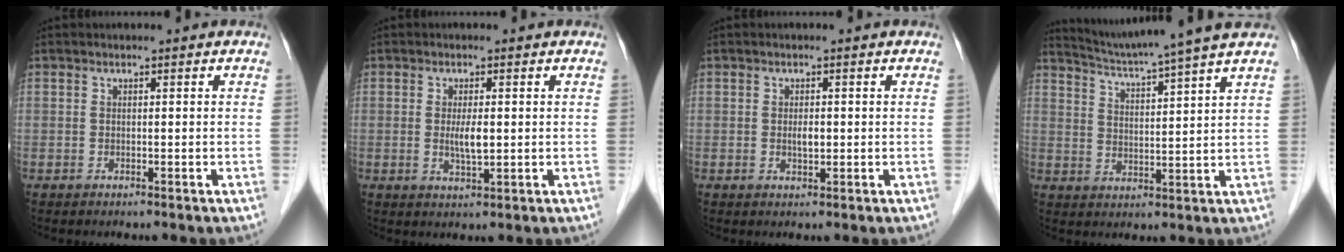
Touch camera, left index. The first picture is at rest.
{"total": 3.1, "force": [0.1, 0.6, 3.0], "torque": [-0.059, -0.004, 0.004]}
{"total": 1.6, "force": [0.0, 0.7, 1.4], "torque": [-0.026, 0.000, 0.001]}
{"total": 11.8, "force": [10.5, -2.1, 5.1], "torque": [-0.091, -0.007, 0.157]}